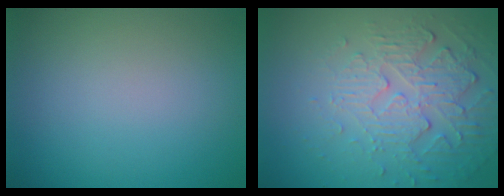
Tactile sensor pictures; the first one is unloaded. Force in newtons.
{"total": 6.0, "press": 3.6, "slide": 4.7}